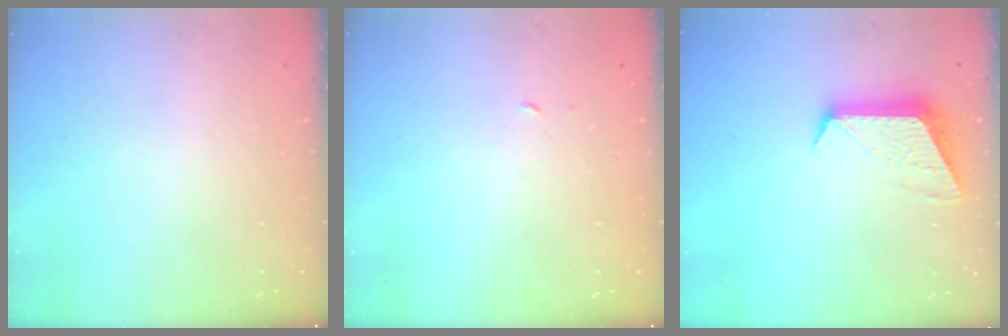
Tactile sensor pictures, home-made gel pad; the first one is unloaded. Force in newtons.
{"total": 1.9, "press": 1.9, "slide": 0.1}
{"total": 10.6, "press": 10.6, "slide": 0.4}